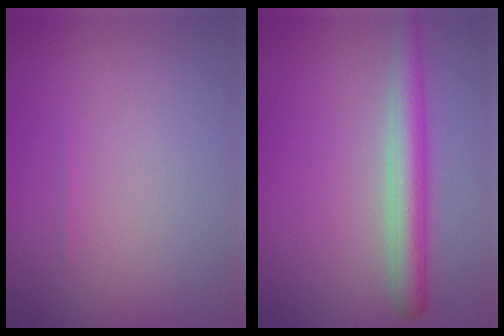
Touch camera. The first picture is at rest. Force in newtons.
{"total": 4.0, "press": 4.0, "slide": 0.2}